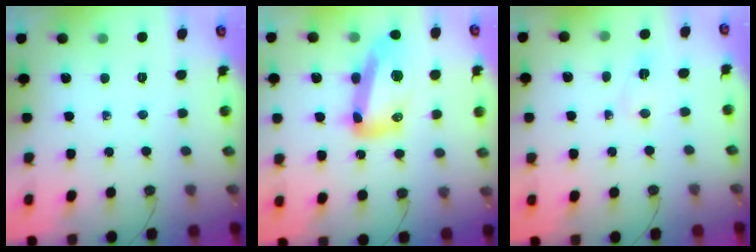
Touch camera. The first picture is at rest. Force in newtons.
{"total": 16.4, "press": 16.3, "slide": 1.8}
{"total": 2.7, "press": 2.7, "slide": 0.4}